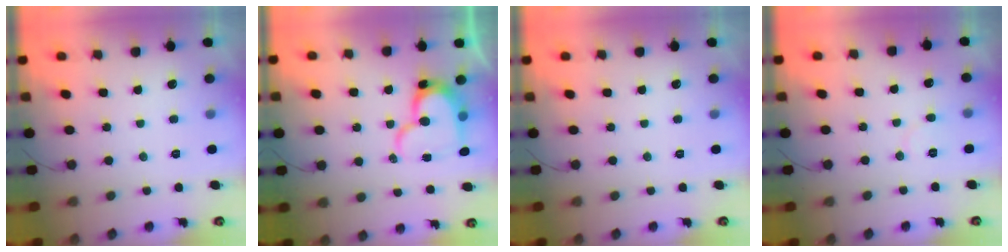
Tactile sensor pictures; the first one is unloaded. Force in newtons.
{"total": 16.2, "press": 16.1, "slide": 1.7}
{"total": 0.0}
{"total": 4.3, "press": 4.3, "slide": 0.5}